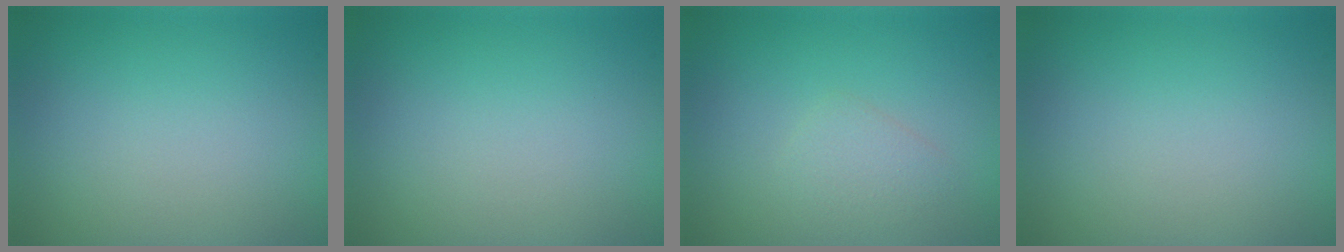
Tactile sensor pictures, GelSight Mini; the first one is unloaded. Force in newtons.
{"total": 0.0}
{"total": 1.7, "press": 1.7, "slide": 0.1}
{"total": 0.0}